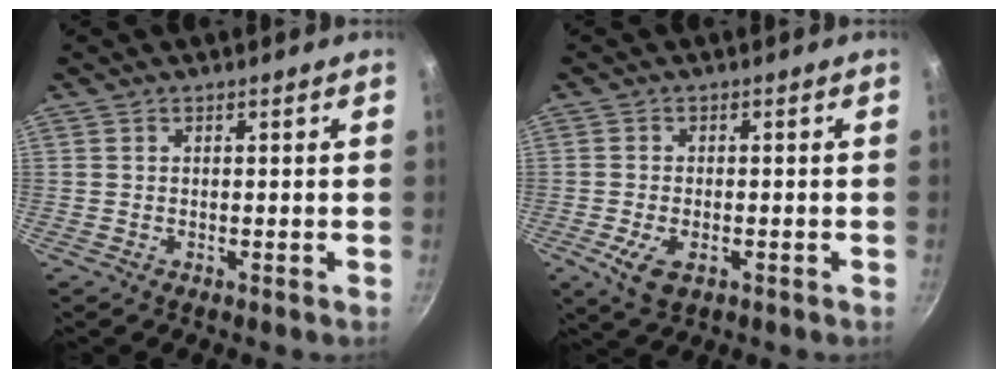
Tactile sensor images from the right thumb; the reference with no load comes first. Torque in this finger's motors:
{"motor_torque": [-0.21, 0.35, 0.33, 0.41, 0.05]}